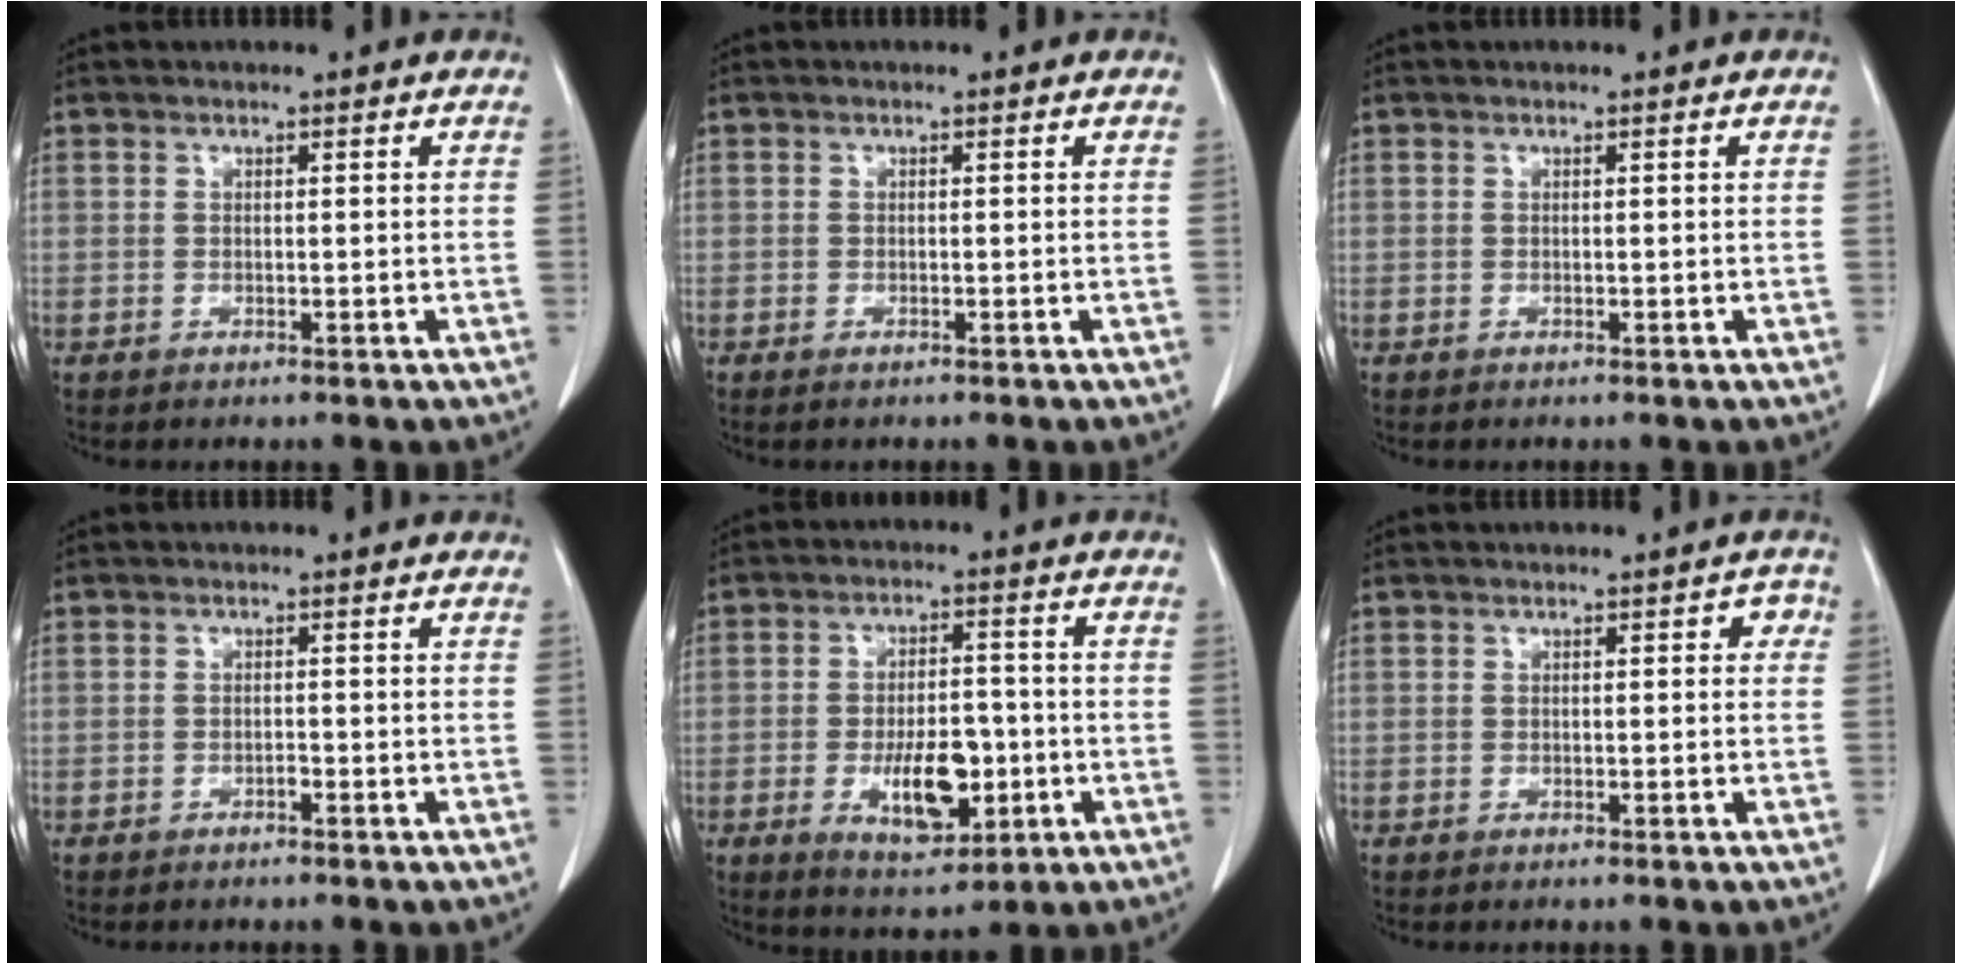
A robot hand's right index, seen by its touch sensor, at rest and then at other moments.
{"total": 0.7, "force": [-0.5, 0.2, 0.5], "torque": [-0.009, -0.001, -0.008]}
{"total": 0.0}
{"total": 0.8, "force": [-0.6, 0.2, 0.4], "torque": [-0.006, 0.002, -0.013]}
{"total": 9.8, "force": [-2.8, 4.4, 8.4], "torque": [-0.144, 0.001, -0.038]}
{"total": 2.1, "force": [0.2, 1.1, 1.8], "torque": [-0.014, 0.016, -0.004]}